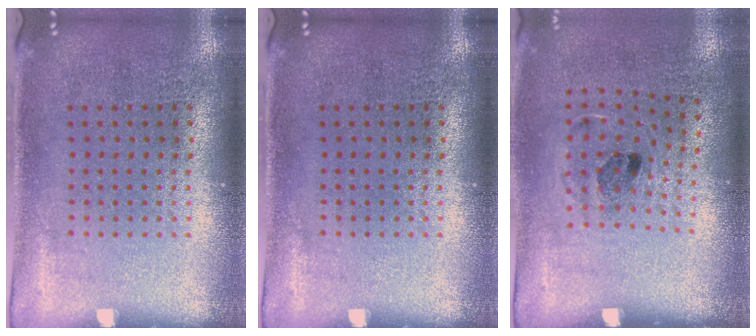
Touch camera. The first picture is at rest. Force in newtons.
{"total": 0.0}
{"total": 1.2, "press": 0.7, "slide": 0.9}